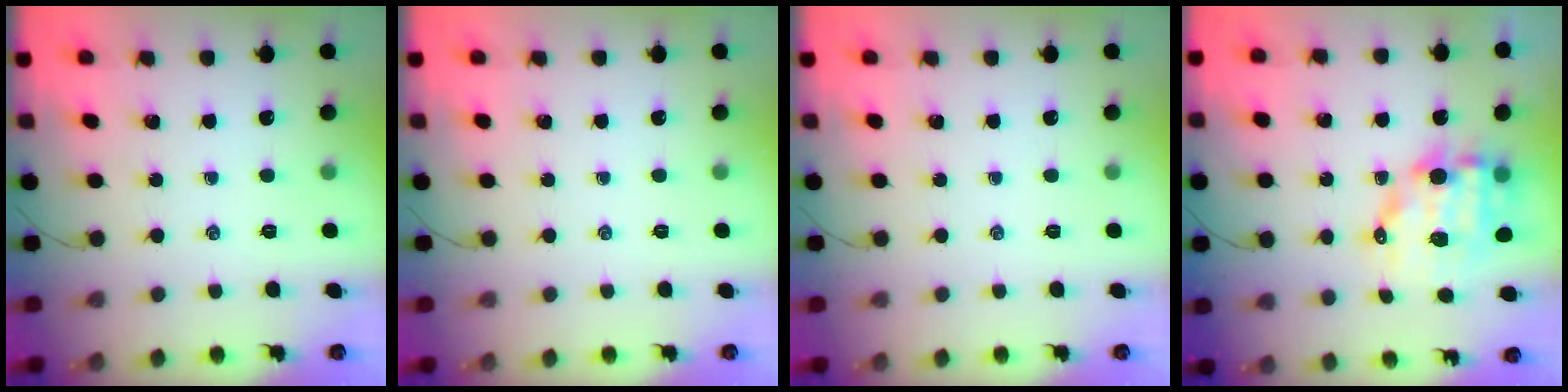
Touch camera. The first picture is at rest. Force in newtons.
{"total": 0.0}
{"total": 0.0}
{"total": 13.0, "press": 12.7, "slide": 2.9}